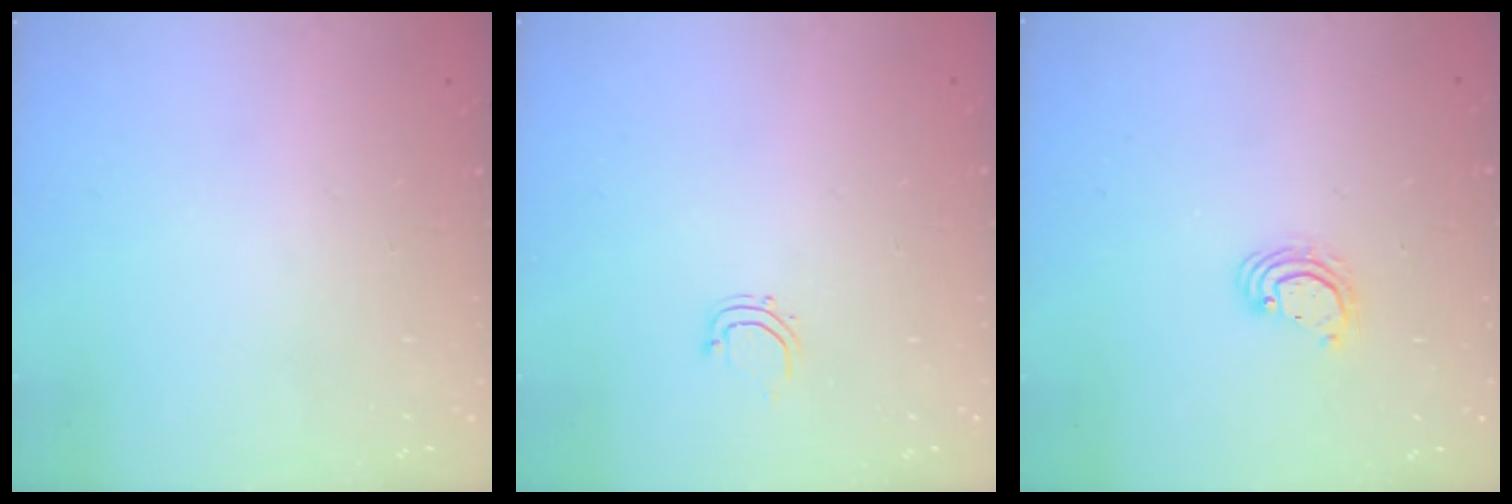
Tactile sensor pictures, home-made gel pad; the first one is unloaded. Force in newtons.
{"total": 2.8, "press": 2.7, "slide": 0.5}
{"total": 3.6, "press": 3.6, "slide": 0.2}